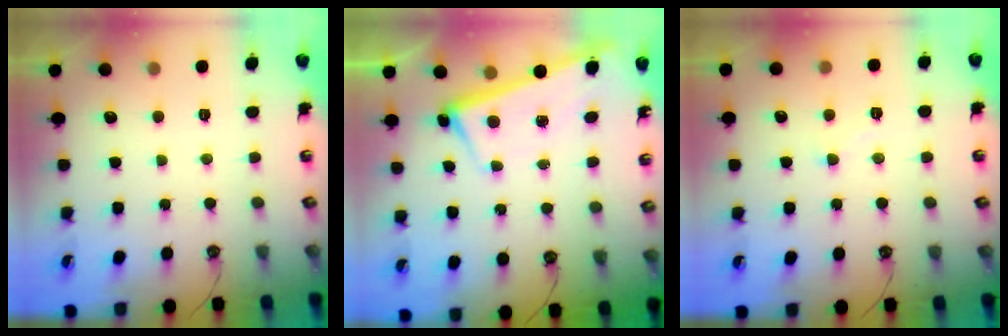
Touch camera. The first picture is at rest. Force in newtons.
{"total": 2.8, "press": 2.8, "slide": 0.4}
{"total": 3.8, "press": 3.8, "slide": 0.4}